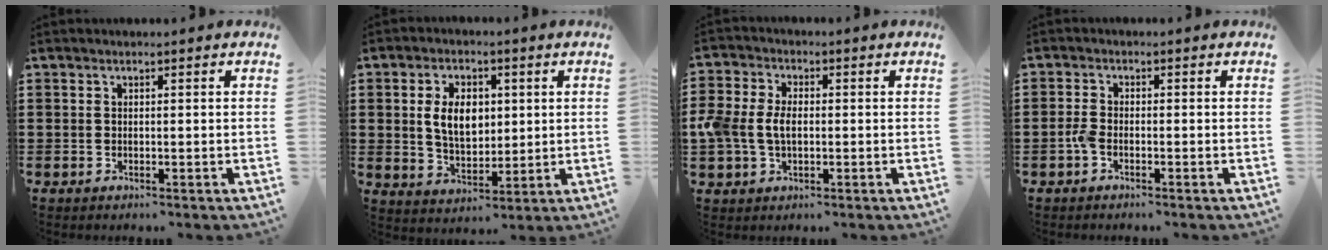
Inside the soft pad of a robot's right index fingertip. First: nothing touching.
{"total": 7.0, "force": [1.1, 4.6, 5.2], "torque": [-0.102, 0.009, 0.012]}
{"total": 5.6, "force": [-0.4, 3.9, 4.0], "torque": [-0.109, 0.001, -0.017]}
{"total": 2.3, "force": [-1.1, 1.0, 1.7], "torque": [-0.048, -0.004, -0.024]}